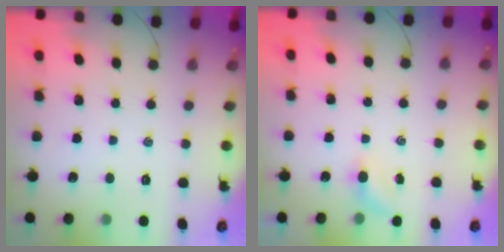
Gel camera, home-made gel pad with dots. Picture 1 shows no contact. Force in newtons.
{"total": 2.4, "press": 2.3, "slide": 0.7}